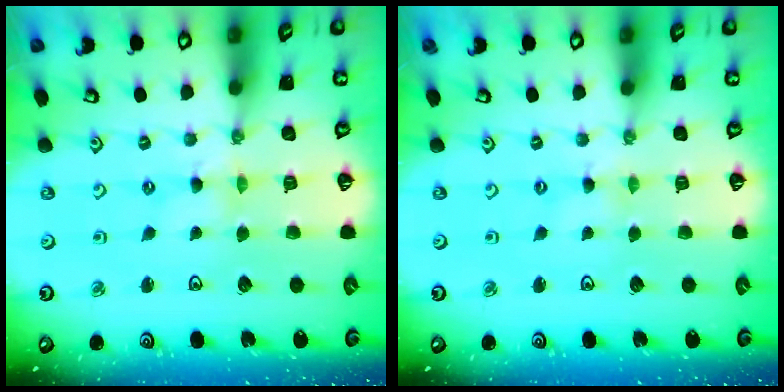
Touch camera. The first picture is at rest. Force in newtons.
{"total": 0.0}